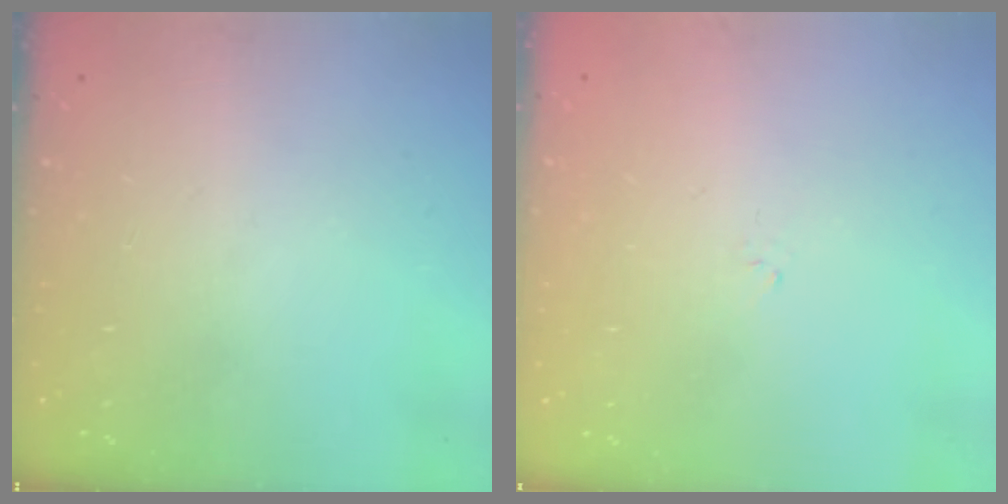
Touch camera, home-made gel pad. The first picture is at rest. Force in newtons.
{"total": 1.2, "press": 1.2, "slide": 0.4}